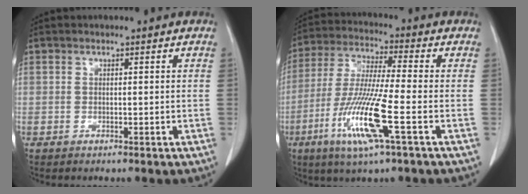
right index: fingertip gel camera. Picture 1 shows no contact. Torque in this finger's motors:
{"motor_torque": [1.77, -0.37, 0.54, 0.14]}